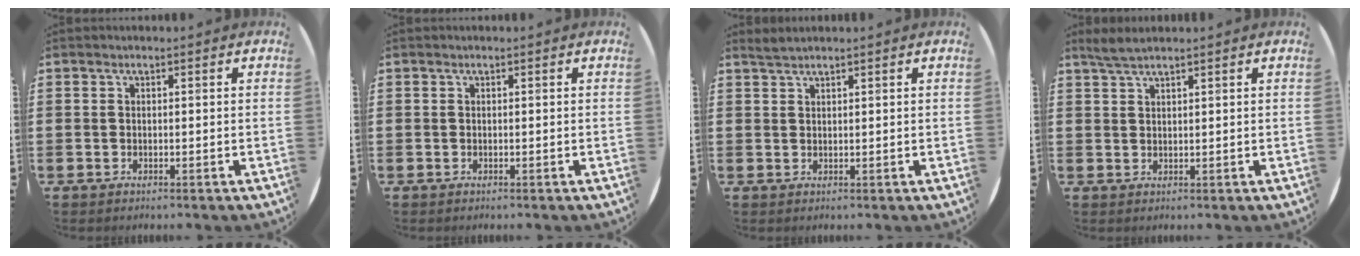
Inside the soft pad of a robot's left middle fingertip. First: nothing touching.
{"total": 0.0}
{"total": 1.2, "force": [1.2, -0.1, 0.2], "torque": [-0.005, 0.001, 0.023]}
{"total": 2.1, "force": [1.8, 0.1, 1.1], "torque": [-0.023, 0.003, 0.034]}